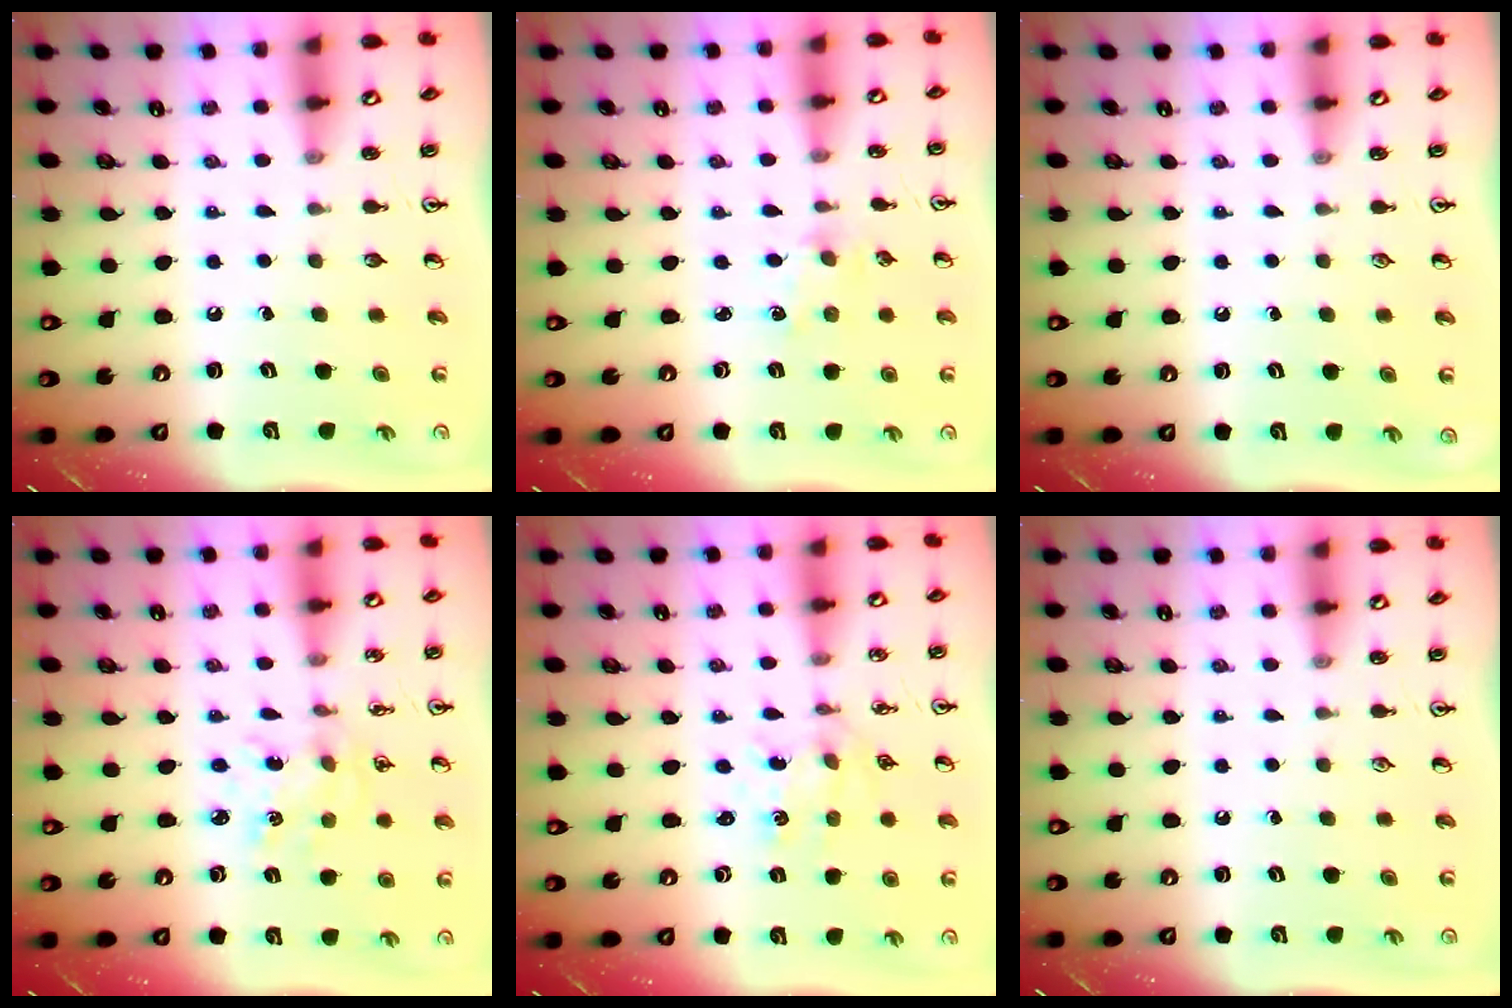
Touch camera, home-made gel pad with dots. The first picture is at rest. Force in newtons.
{"total": 1.9, "press": 1.8, "slide": 0.4}
{"total": 0.0}
{"total": 2.3, "press": 2.3, "slide": 0.2}
{"total": 1.0, "press": 1.0, "slide": 0.2}
{"total": 0.0}